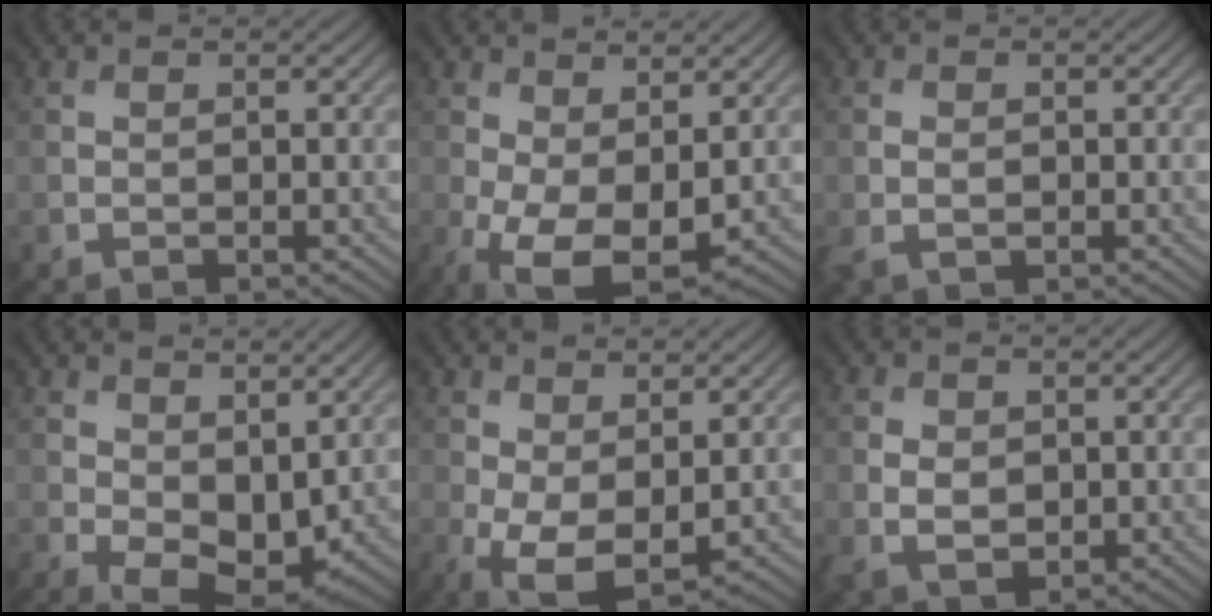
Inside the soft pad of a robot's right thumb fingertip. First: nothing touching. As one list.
[{"total": 9.3, "force": [-1.8, 5.0, 7.6], "torque": [-0.185, -0.024, -0.016]}, {"total": 2.3, "force": [-0.7, 1.4, 1.7], "torque": [-0.049, -0.005, -0.011]}, {"total": 7.1, "force": [0.4, 4.3, 5.6], "torque": [-0.112, -0.017, 0.014]}, {"total": 7.2, "force": [-1.1, 3.7, 6.1], "torque": [-0.151, -0.012, -0.013]}, {"total": 4.0, "force": [-0.2, 3.0, 2.7], "torque": [-0.063, -0.005, -0.001]}]